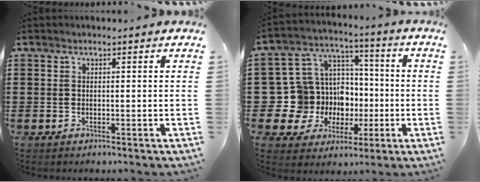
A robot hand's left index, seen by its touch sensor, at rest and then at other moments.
{"total": 12.3, "force": [-1.7, 11.6, 3.9], "torque": [-0.153, -0.016, -0.015]}